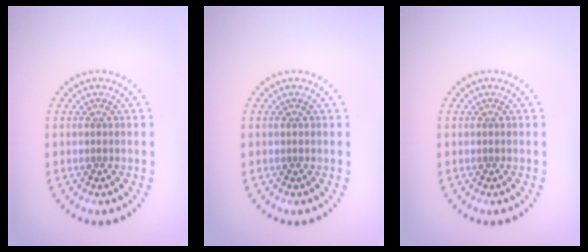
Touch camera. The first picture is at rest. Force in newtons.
{"total": 0.0}
{"total": 0.0}